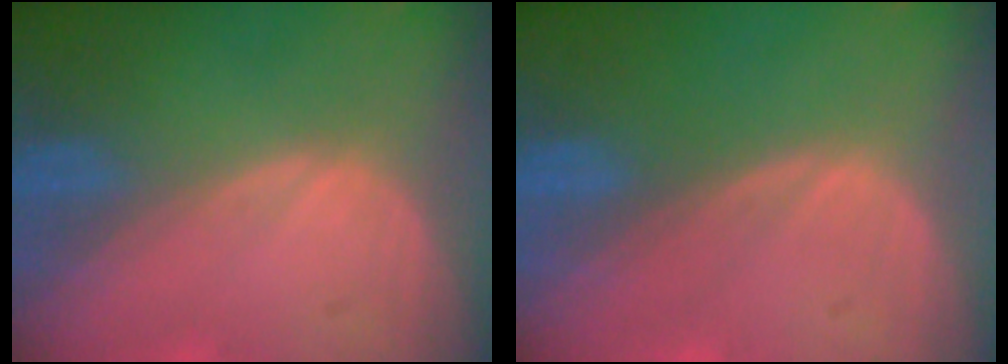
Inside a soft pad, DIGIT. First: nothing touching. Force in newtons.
{"total": 0.0}